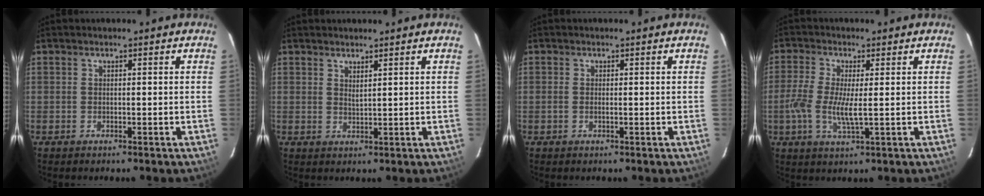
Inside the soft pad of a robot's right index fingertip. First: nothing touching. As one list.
[{"total": 1.7, "force": [1.4, 0.2, 1.0], "torque": [-0.020, -0.002, 0.023]}, {"total": 0.8, "force": [0.0, 0.2, 0.8], "torque": [-0.017, 0.001, -0.003]}, {"total": 6.6, "force": [-0.6, 1.5, 6.4], "torque": [-0.143, -0.005, -0.017]}]